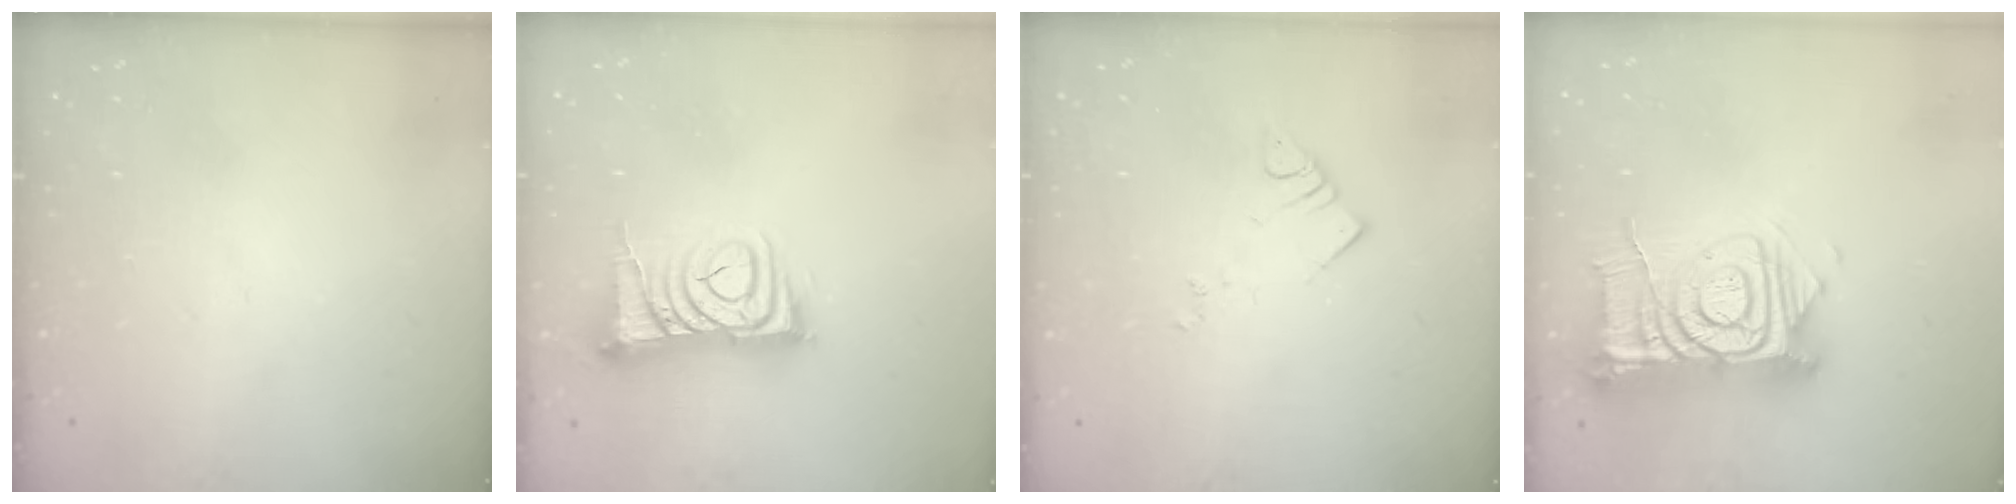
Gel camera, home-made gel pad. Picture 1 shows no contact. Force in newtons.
{"total": 10.2, "press": 10.2, "slide": 1.1}
{"total": 3.7, "press": 3.7, "slide": 0.4}
{"total": 17.1, "press": 17.0, "slide": 1.9}